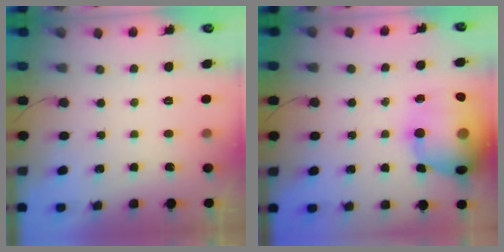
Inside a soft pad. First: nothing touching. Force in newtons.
{"total": 21.9, "press": 20.4, "slide": 7.9}